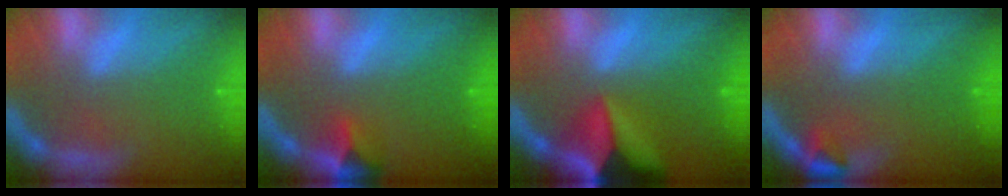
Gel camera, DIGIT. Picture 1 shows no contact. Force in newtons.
{"total": 2.4}
{"total": 9.9}
{"total": 1.5}